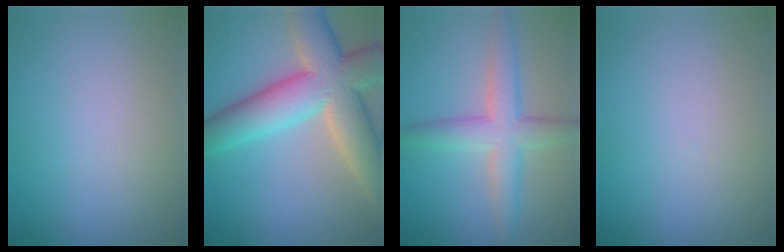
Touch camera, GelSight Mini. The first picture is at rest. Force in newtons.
{"total": 11.5, "press": 11.4, "slide": 0.9}
{"total": 4.8, "press": 4.8, "slide": 0.2}
{"total": 0.0}